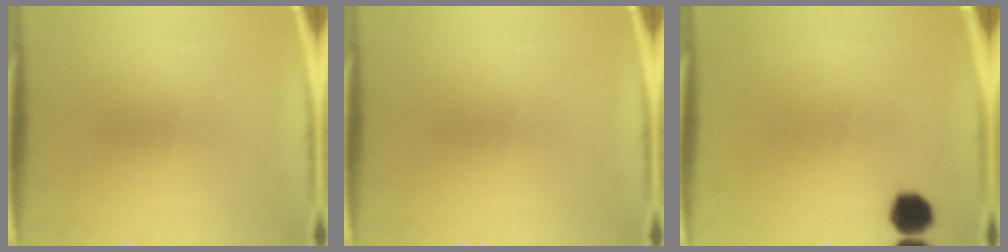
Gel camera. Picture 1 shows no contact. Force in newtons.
{"total": 0.0}
{"total": 5.0}